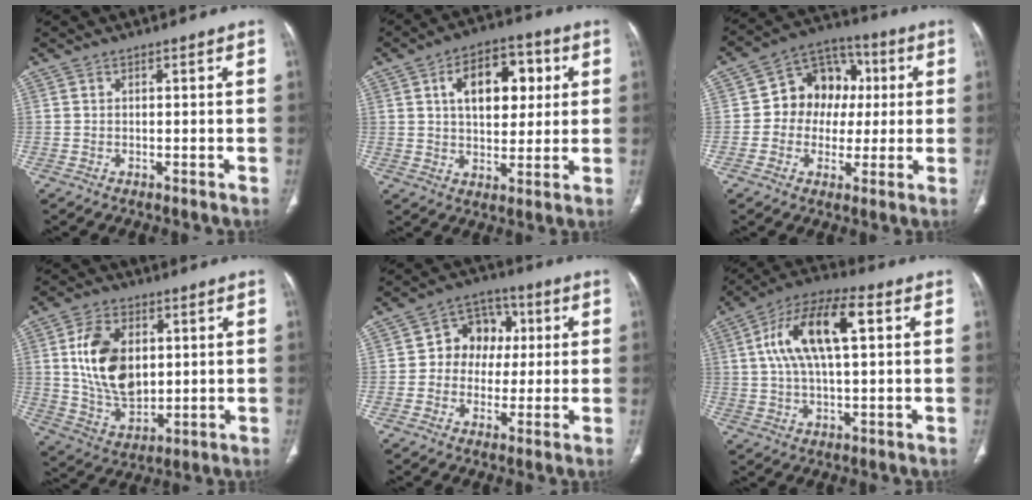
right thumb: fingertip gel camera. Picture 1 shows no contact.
{"total": 13.9, "force": [3.8, 8.2, 10.5], "torque": [-0.124, 0.006, 0.057]}
{"total": 12.5, "force": [0.9, 10.4, 6.9], "torque": [-0.056, 0.023, 0.005]}
{"total": 14.9, "force": [2.7, 9.6, 11.1], "torque": [-0.176, -0.016, 0.058]}
{"total": 9.5, "force": [1.0, 7.9, 5.1], "torque": [-0.028, 0.016, 0.006]}
{"total": 15.3, "force": [3.7, 6.3, 13.5], "torque": [-0.253, 0.023, 0.062]}